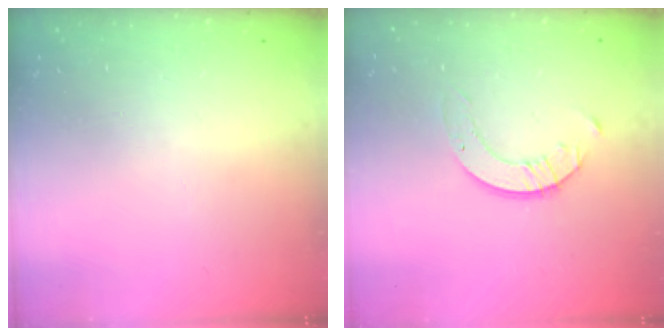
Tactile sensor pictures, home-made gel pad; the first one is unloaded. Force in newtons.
{"total": 2.0, "press": 2.0, "slide": 0.2}